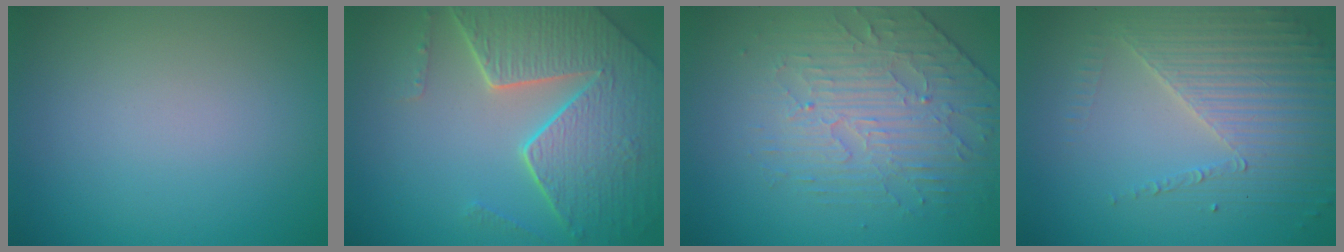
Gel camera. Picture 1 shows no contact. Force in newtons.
{"total": 7.9, "press": 5.7, "slide": 5.4}
{"total": 4.1, "press": 3.5, "slide": 2.1}
{"total": 4.4, "press": 3.9, "slide": 2.1}